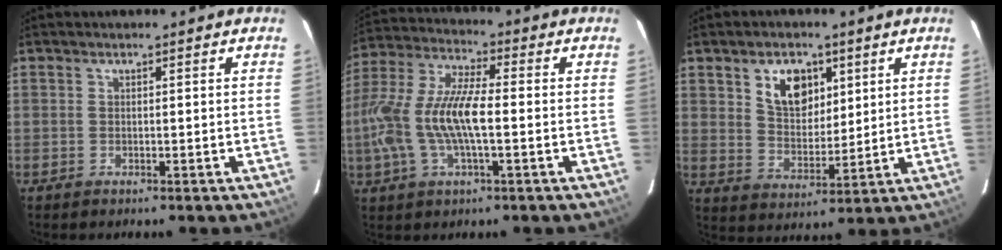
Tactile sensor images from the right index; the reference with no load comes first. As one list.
[{"total": 15.3, "force": [-2.3, 4.8, 14.4], "torque": [-0.295, 0.001, -0.047]}, {"total": 9.1, "force": [4.2, 5.9, 5.5], "torque": [-0.091, 0.007, 0.081]}]